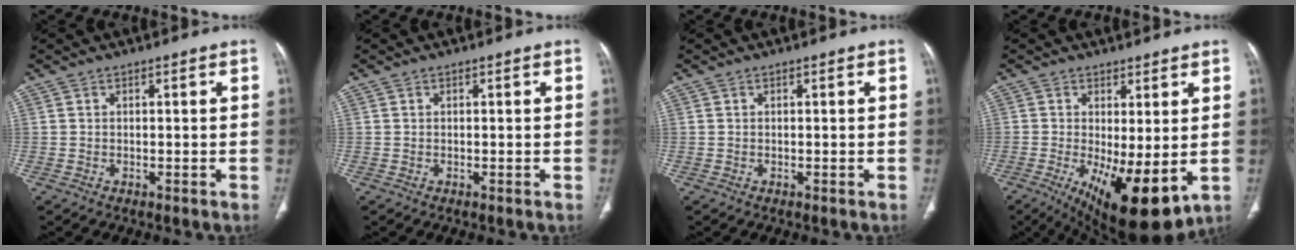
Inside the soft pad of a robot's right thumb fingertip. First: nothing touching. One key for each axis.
{"total": 0.0}
{"total": 0.0}
{"total": 13.7, "fx": -2.7, "fy": 5.0, "fz": 12.5, "tx": -0.200, "ty": -0.026, "tz": -0.023}